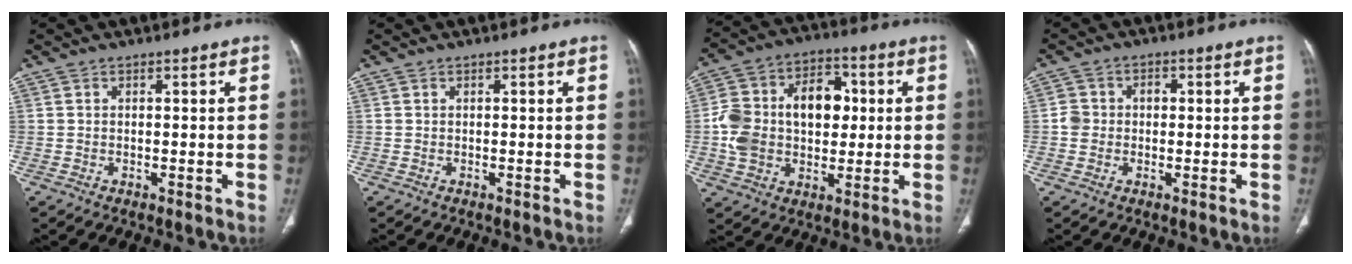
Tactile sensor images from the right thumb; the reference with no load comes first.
{"total": 0.0}
{"total": 17.8, "force": [1.2, 12.3, 12.7], "torque": [-0.203, 0.029, 0.021]}
{"total": 3.8, "force": [-0.3, 3.4, 1.5], "torque": [-0.015, 0.017, -0.009]}